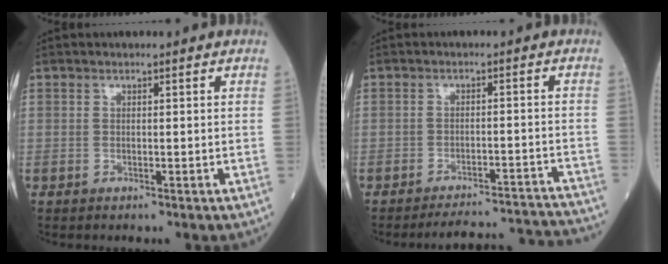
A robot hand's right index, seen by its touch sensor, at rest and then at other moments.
{"total": 13.1, "force": [-13.1, -0.6, 0.9], "torque": [0.005, 0.012, -0.163]}